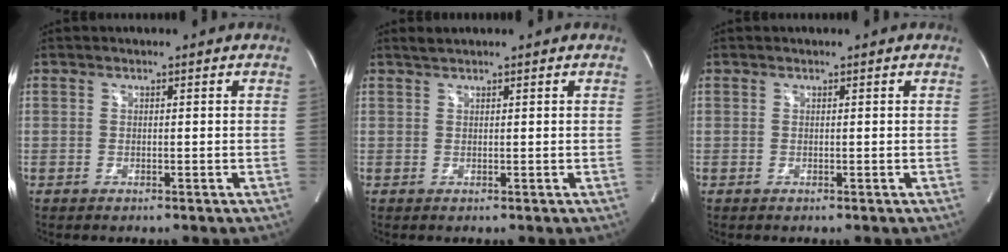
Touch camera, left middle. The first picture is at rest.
{"total": 0.9, "force": [0.8, -0.1, 0.2], "torque": [-0.009, 0.008, 0.021]}
{"total": 0.0}